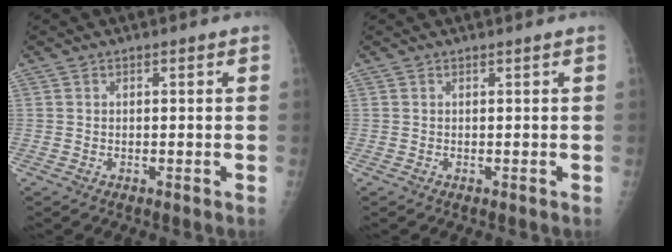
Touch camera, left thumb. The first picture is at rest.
{"total": 0.0}